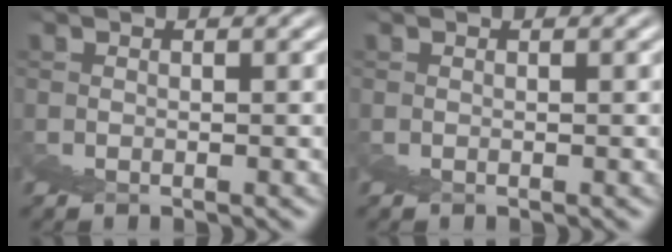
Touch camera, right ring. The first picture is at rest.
{"total": 0.0}